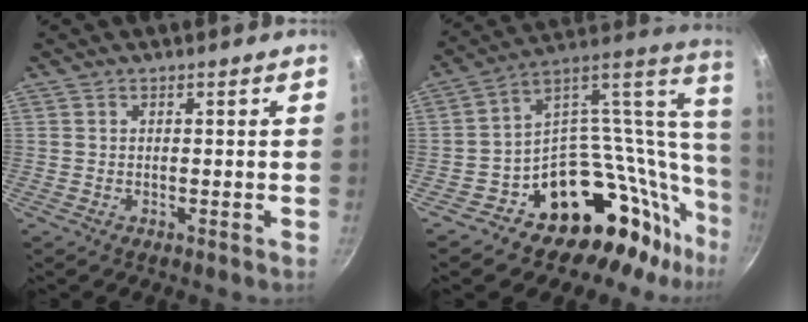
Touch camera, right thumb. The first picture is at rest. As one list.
[{"total": 21.3, "force": [-0.1, 18.1, 11.3], "torque": [-0.084, 0.012, -0.031]}]